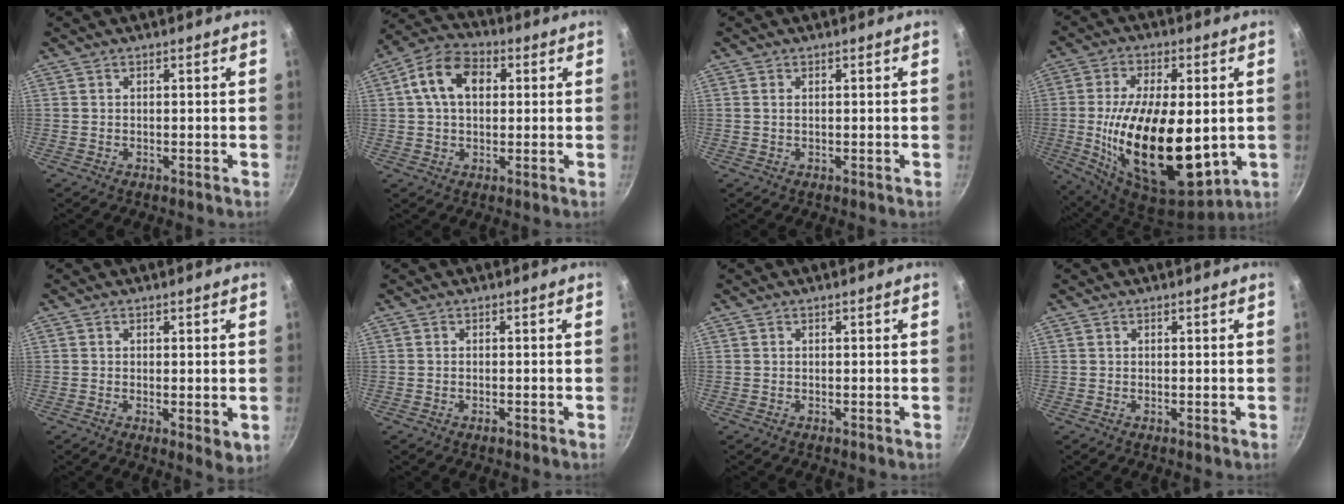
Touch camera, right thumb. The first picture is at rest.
{"total": 10.8, "force": [2.3, 7.3, 7.6], "torque": [-0.114, 0.021, 0.023]}
{"total": 0.8, "force": [0.2, 0.4, 0.7], "torque": [-0.012, 0.001, 0.003]}
{"total": 24.0, "force": [-1.4, 11.8, 20.9], "torque": [-0.366, -0.013, -0.013]}
{"total": 3.8, "force": [-0.2, 1.4, 3.5], "torque": [-0.051, -0.014, -0.002]}
{"total": 0.9, "force": [-0.6, 0.4, 0.6], "torque": [-0.012, 0.002, -0.010]}
{"total": 0.0}
{"total": 0.0}